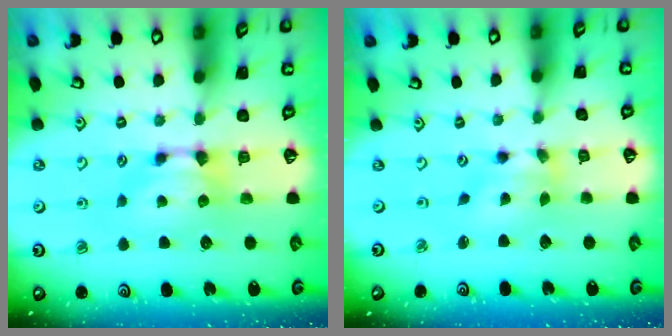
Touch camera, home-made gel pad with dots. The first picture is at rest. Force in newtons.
{"total": 3.1, "press": 2.5, "slide": 1.8}